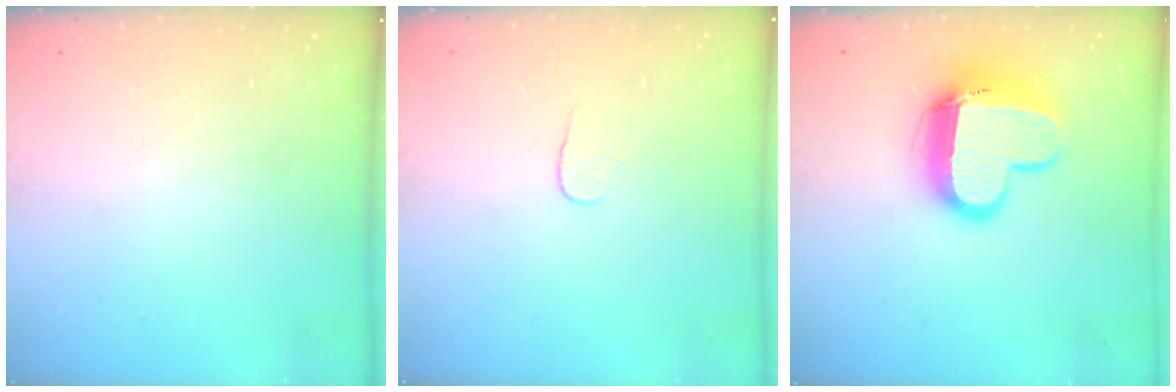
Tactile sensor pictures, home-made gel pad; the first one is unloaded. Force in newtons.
{"total": 3.8, "press": 3.8, "slide": 0.4}
{"total": 13.5, "press": 13.5, "slide": 1.4}